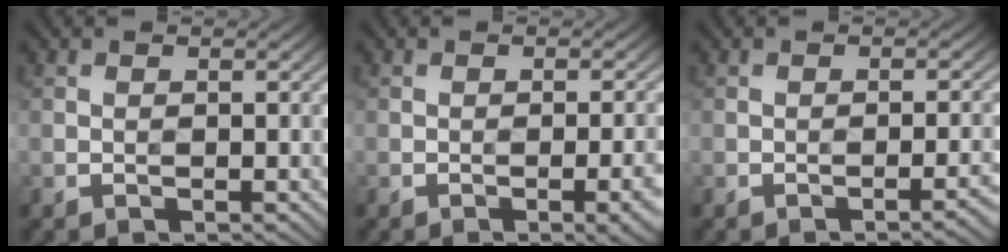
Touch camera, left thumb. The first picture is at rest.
{"total": 4.3, "force": [-1.7, 1.1, 3.8], "torque": [-0.050, 0.000, -0.019]}
{"total": 2.4, "force": [-1.2, 0.4, 2.0], "torque": [-0.022, 0.009, -0.022]}